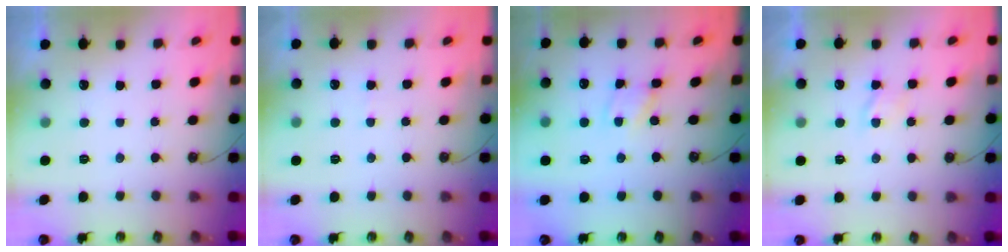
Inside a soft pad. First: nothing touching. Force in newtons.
{"total": 2.8, "press": 2.8, "slide": 0.4}
{"total": 1.4, "press": 1.4, "slide": 0.1}
{"total": 3.7, "press": 3.7, "slide": 0.5}